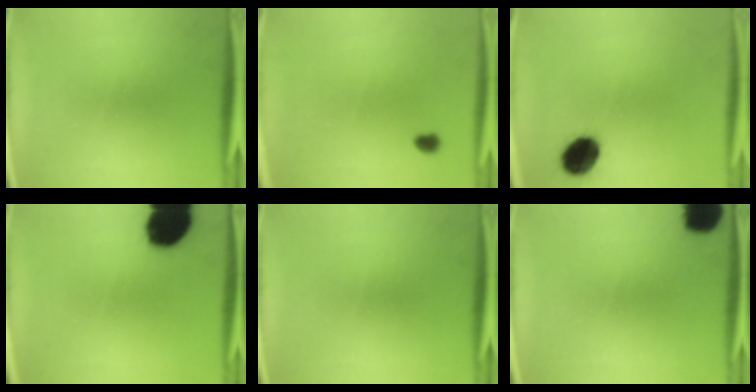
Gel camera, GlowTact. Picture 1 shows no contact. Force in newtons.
{"total": 1.3}
{"total": 10.1}
{"total": 15.0}
{"total": 0.0}
{"total": 8.0}